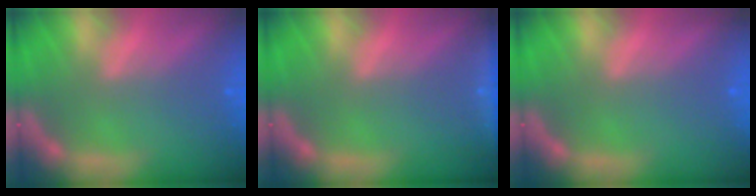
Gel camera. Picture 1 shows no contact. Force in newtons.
{"total": 2.4}
{"total": 0.0}